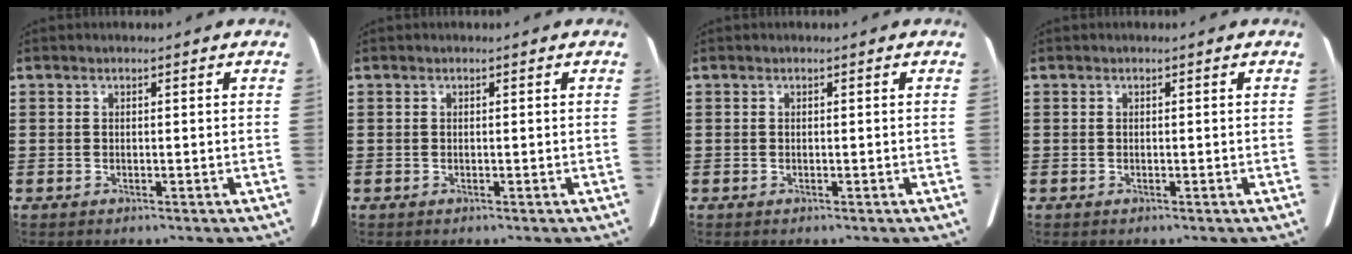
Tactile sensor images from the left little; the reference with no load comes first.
{"total": 0.0}
{"total": 0.0}
{"total": 0.0}